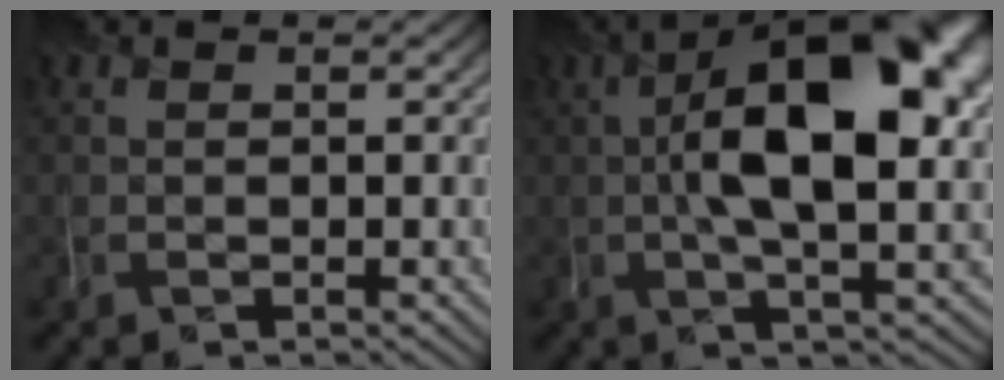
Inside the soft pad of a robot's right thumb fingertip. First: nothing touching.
{"total": 15.5, "force": [1.5, 6.1, 14.2], "torque": [-0.236, 0.022, 0.018]}